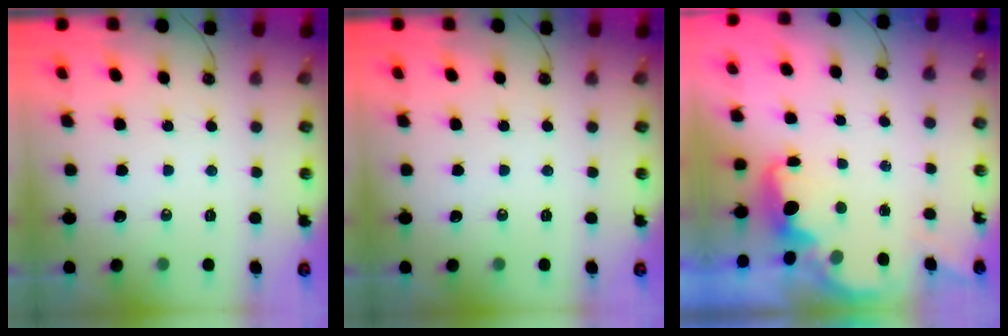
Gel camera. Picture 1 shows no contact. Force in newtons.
{"total": 0.0}
{"total": 1.7, "press": 1.6, "slide": 0.6}